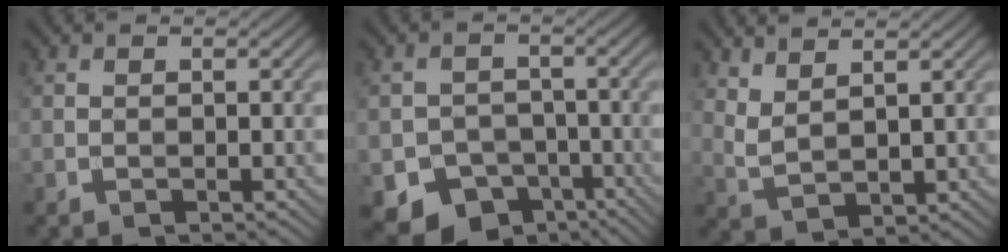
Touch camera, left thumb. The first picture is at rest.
{"total": 8.8, "force": [-5.3, 6.4, 2.8], "torque": [-0.040, -0.018, -0.091]}
{"total": 4.1, "force": [3.3, 1.1, 2.2], "torque": [-0.050, -0.006, 0.070]}